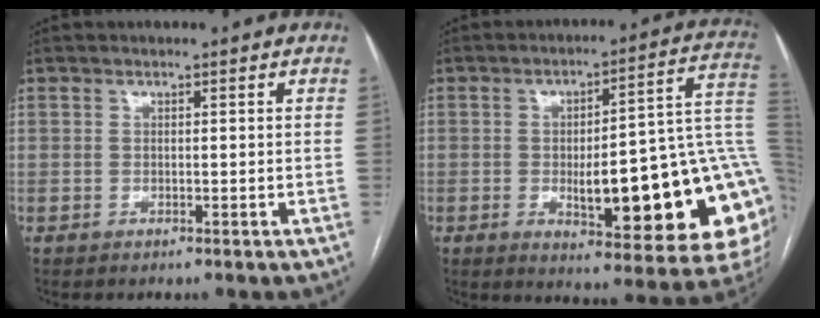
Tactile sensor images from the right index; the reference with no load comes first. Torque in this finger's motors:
{"motor_torque": [2.14, 0.00, 1.05, 0.21]}